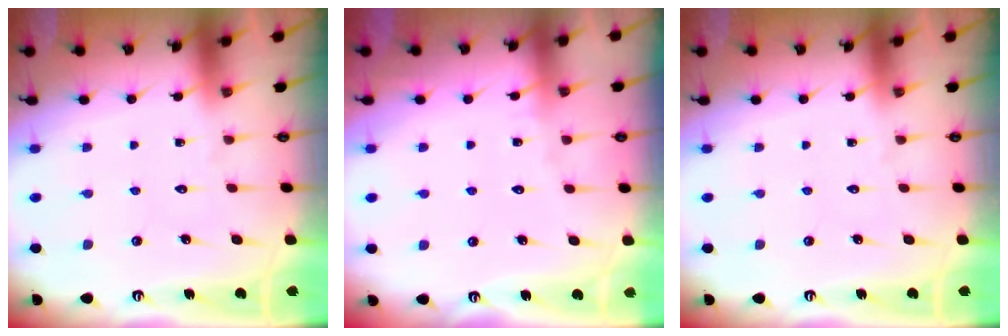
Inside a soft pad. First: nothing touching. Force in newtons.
{"total": 2.5, "press": 2.5, "slide": 0.2}
{"total": 0.0}